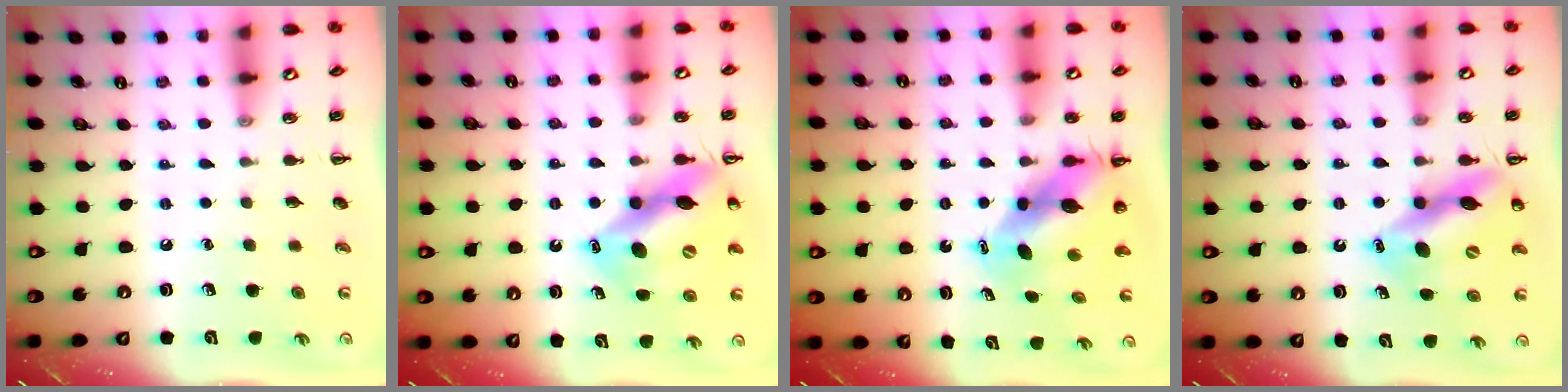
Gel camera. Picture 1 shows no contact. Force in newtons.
{"total": 14.2, "press": 13.4, "slide": 4.6}
{"total": 8.8, "press": 8.5, "slide": 2.4}
{"total": 13.8, "press": 13.2, "slide": 4.0}